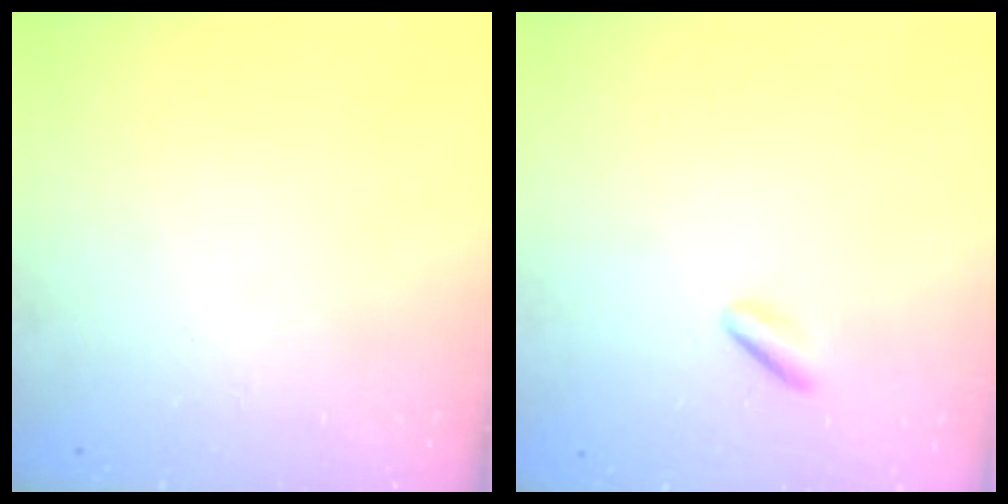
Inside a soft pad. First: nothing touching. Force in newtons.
{"total": 1.2, "press": 0.9, "slide": 0.7}